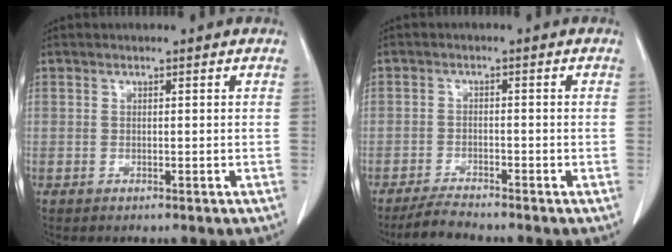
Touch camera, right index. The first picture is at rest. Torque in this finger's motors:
{"motor_torque": [-1.28, 0.10, -0.54, -0.21]}